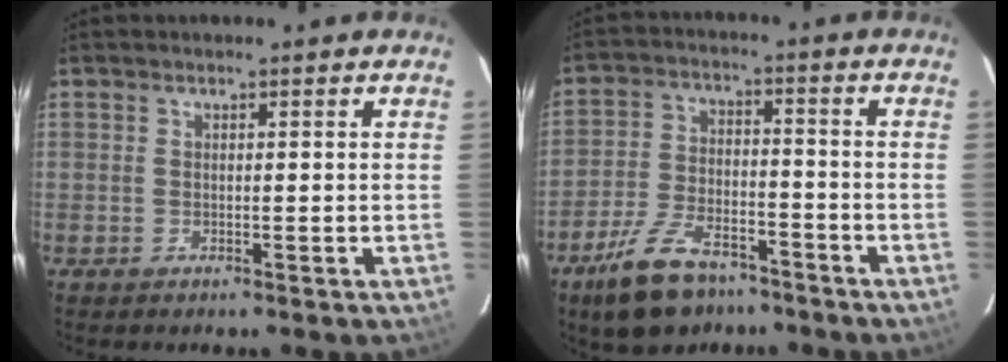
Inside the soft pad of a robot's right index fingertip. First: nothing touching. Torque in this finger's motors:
{"motor_torque": [1.14, -1.00, 0.38, 0.04]}